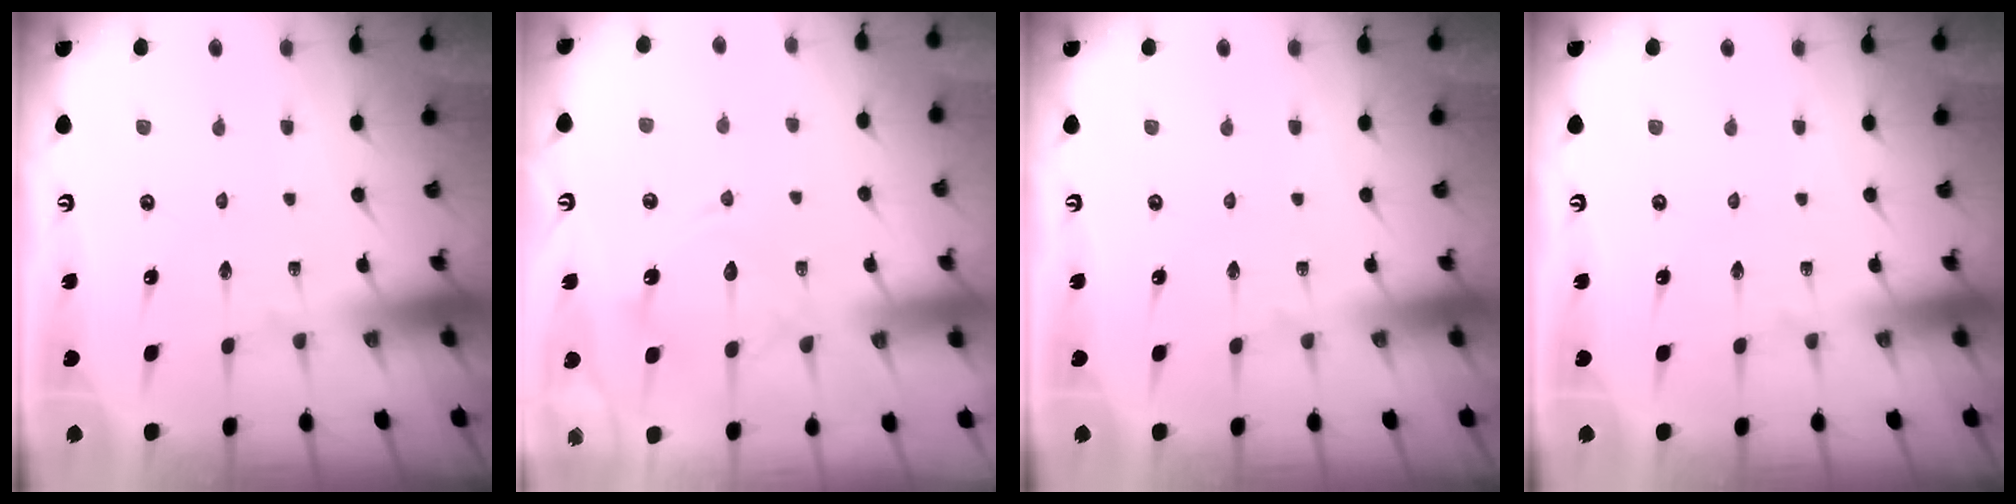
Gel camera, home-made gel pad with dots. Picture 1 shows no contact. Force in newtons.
{"total": 14.2, "press": 14.2, "slide": 1.2}
{"total": 0.0}
{"total": 0.0}